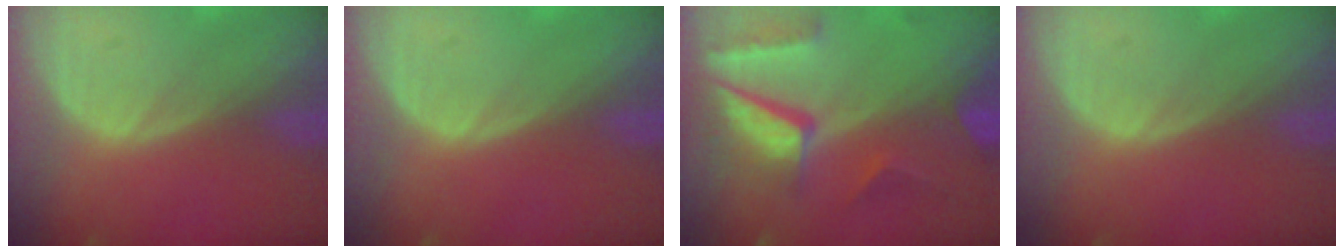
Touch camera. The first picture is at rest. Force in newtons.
{"total": 0.0}
{"total": 10.4, "press": 8.7, "slide": 5.7}
{"total": 0.0}